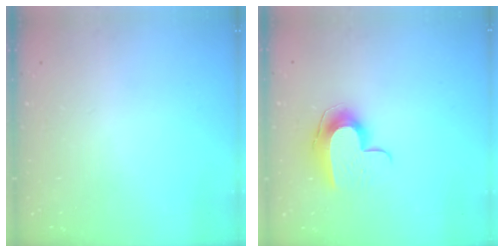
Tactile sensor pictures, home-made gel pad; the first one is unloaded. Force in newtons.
{"total": 10.2, "press": 10.2, "slide": 0.6}